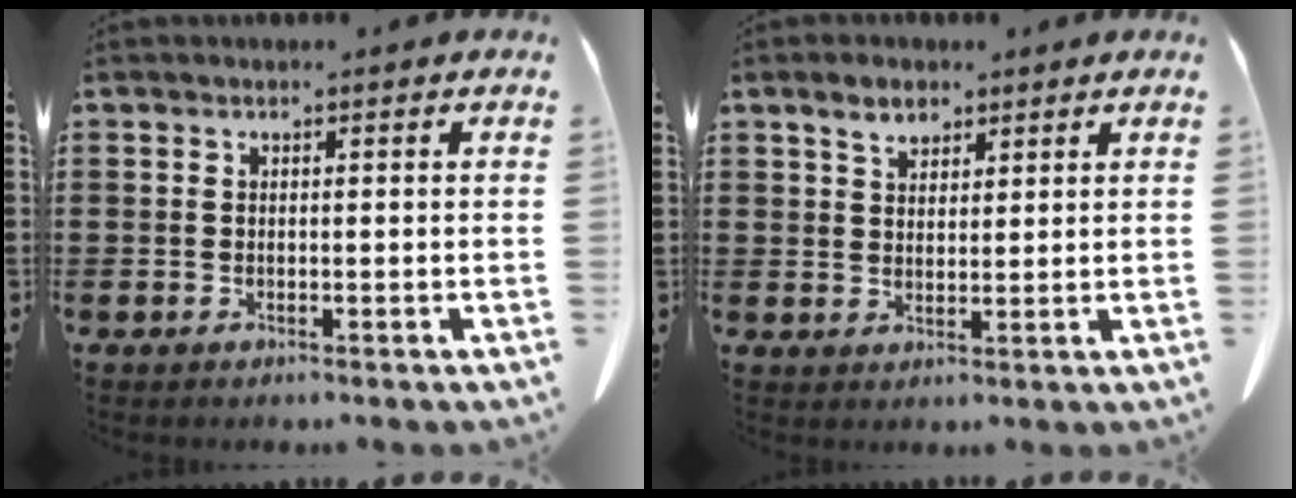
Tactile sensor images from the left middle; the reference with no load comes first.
{"total": 3.9, "force": [2.7, 2.0, 1.9], "torque": [-0.037, 0.005, 0.048]}